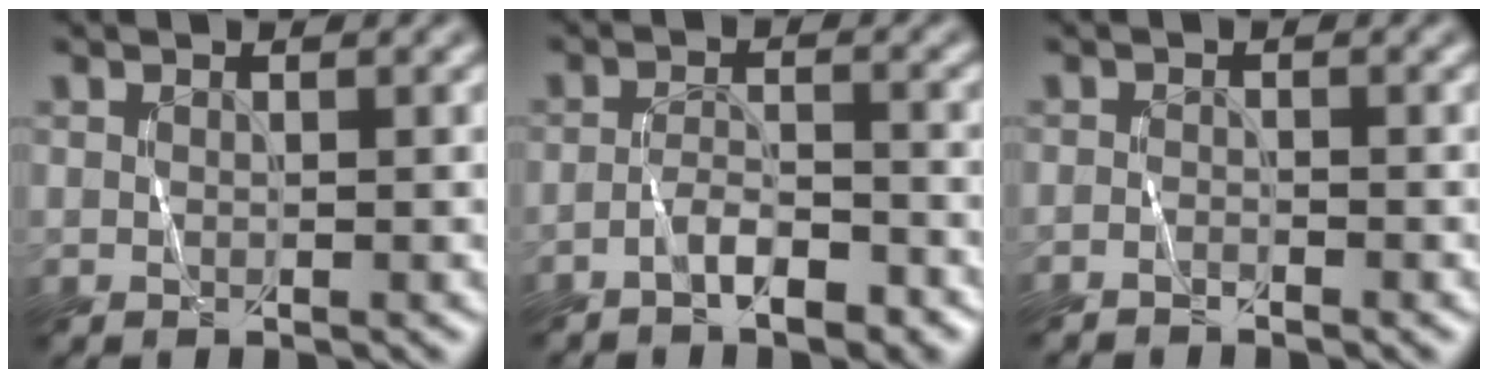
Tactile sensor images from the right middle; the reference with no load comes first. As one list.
[{"total": 3.0, "force": [-2.4, 0.8, 1.7], "torque": [-0.029, 0.006, -0.042]}, {"total": 1.1, "force": [-1.1, -0.1, -0.2], "torque": [0.004, 0.000, -0.021]}]